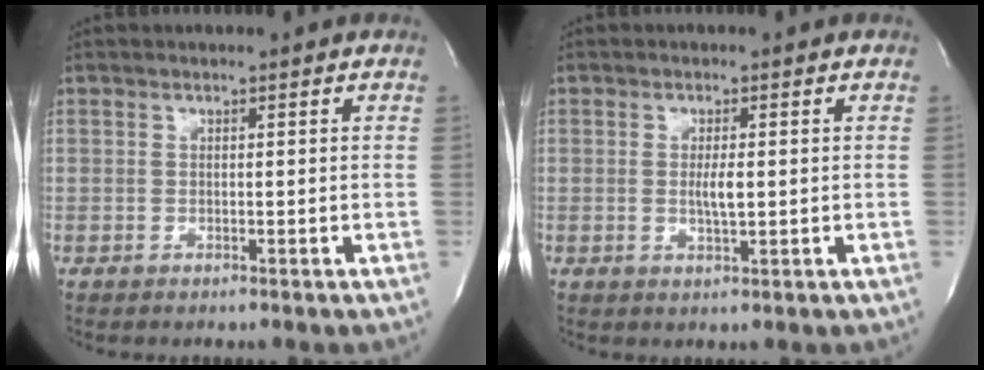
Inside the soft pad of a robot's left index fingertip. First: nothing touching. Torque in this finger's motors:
{"motor_torque": [0.39, -0.01, 0.21, 0.02]}